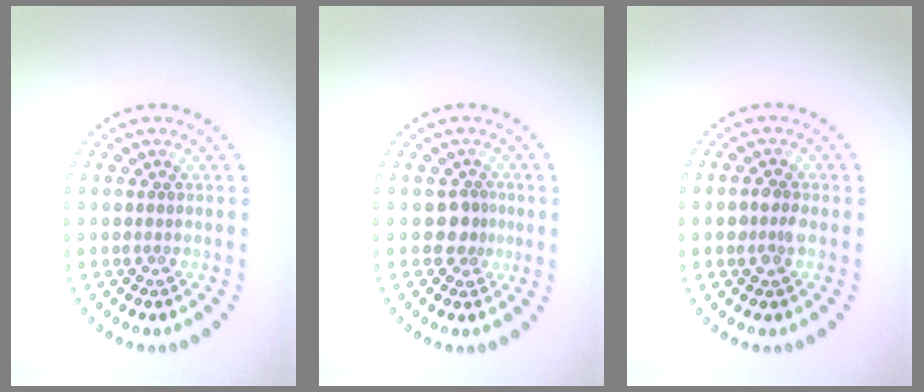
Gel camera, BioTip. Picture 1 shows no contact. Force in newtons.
{"total": 2.0, "press": 1.6, "slide": 1.2}
{"total": 1.4, "press": 1.4, "slide": 0.2}